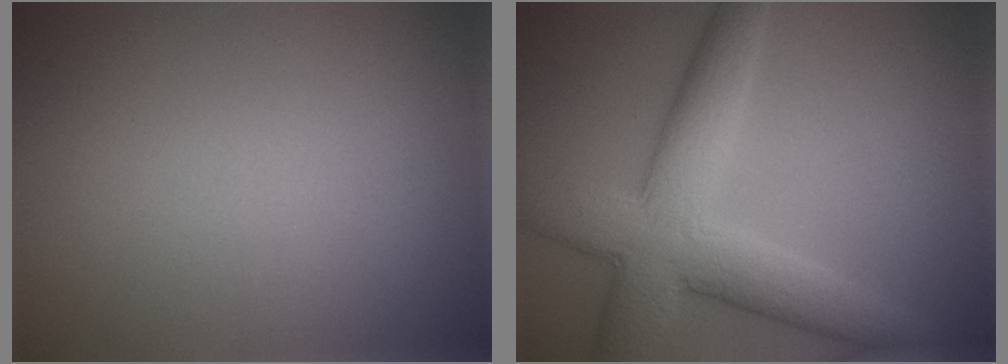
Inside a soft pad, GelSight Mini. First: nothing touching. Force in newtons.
{"total": 8.0, "press": 8.0, "slide": 0.3}